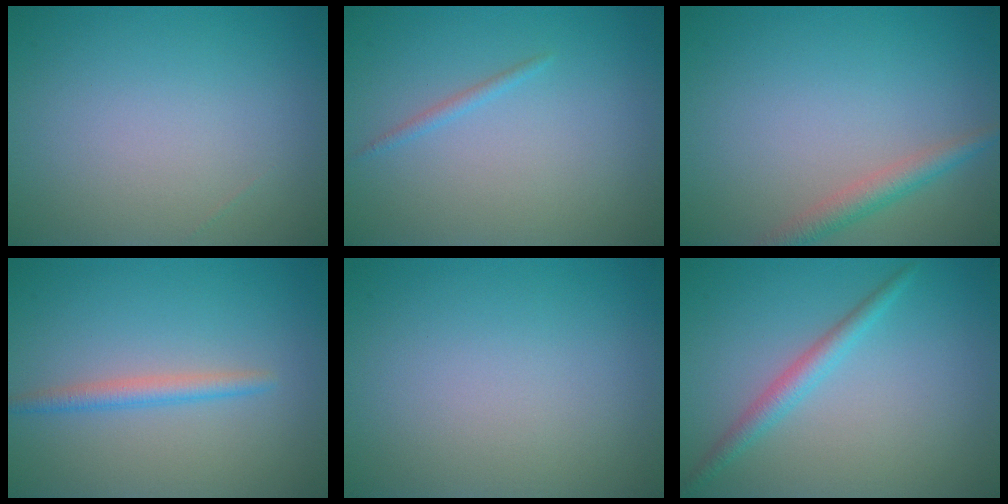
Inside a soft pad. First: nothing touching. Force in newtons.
{"total": 0.8, "press": 0.8, "slide": 0.0}
{"total": 2.4, "press": 2.4, "slide": 0.0}
{"total": 1.9, "press": 1.9, "slide": 0.1}
{"total": 0.0}
{"total": 2.1, "press": 2.1, "slide": 0.1}